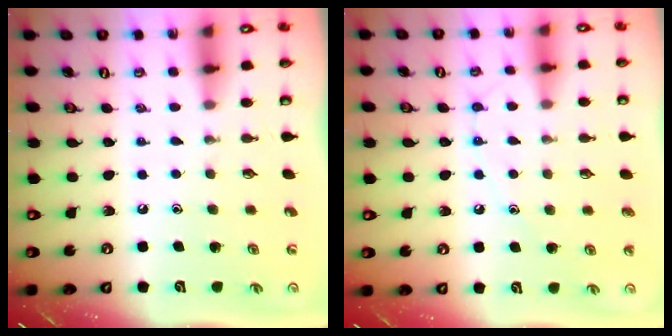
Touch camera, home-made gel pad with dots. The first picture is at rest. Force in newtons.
{"total": 7.9, "press": 7.9, "slide": 0.6}